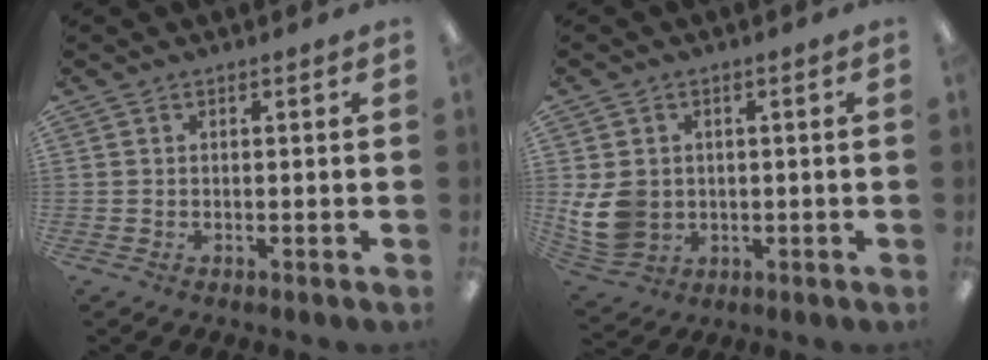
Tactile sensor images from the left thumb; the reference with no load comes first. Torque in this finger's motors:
{"motor_torque": [-0.20, 0.74, 1.04, -0.06, 0.26]}